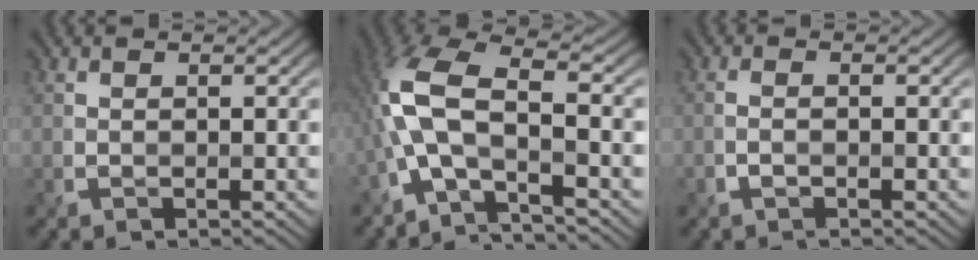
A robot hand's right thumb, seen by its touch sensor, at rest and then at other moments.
{"total": 9.3, "force": [-2.3, 3.3, 8.4], "torque": [-0.195, 0.016, -0.068]}
{"total": 1.0, "force": [-0.8, 0.2, 0.7], "torque": [-0.015, -0.001, -0.019]}